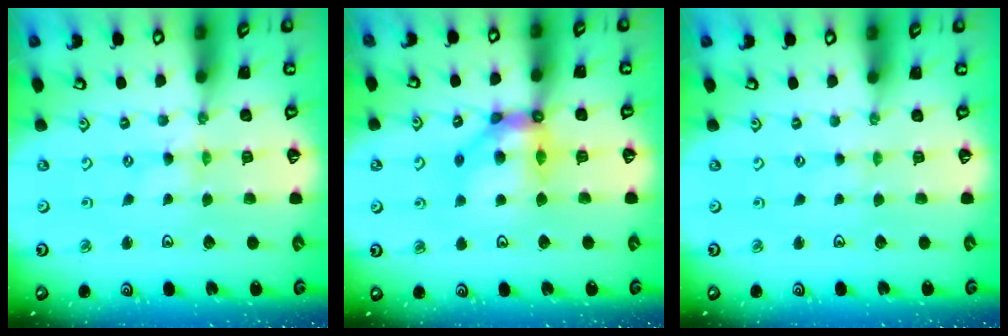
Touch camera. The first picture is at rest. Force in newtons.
{"total": 11.2, "press": 11.0, "slide": 2.1}
{"total": 0.7, "press": 0.6, "slide": 0.1}